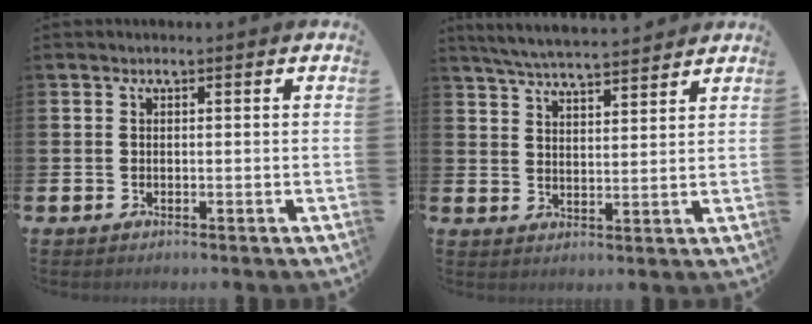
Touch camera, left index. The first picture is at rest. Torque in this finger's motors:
{"motor_torque": [0.73, -0.88, 0.47, 0.07]}